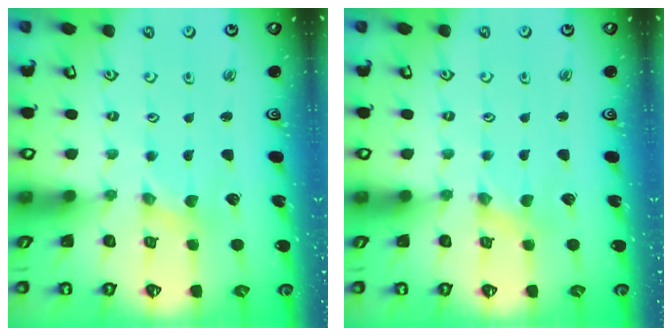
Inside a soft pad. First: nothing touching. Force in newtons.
{"total": 0.0}